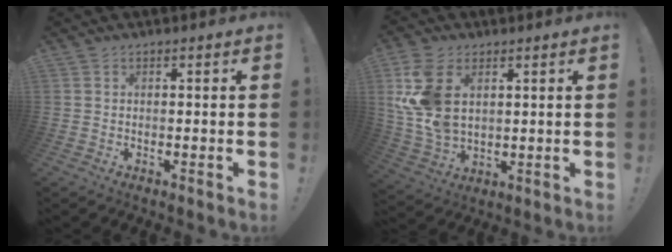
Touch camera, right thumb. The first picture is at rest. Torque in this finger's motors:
{"motor_torque": [0.43, 0.46, 1.29, 0.49, 0.41]}